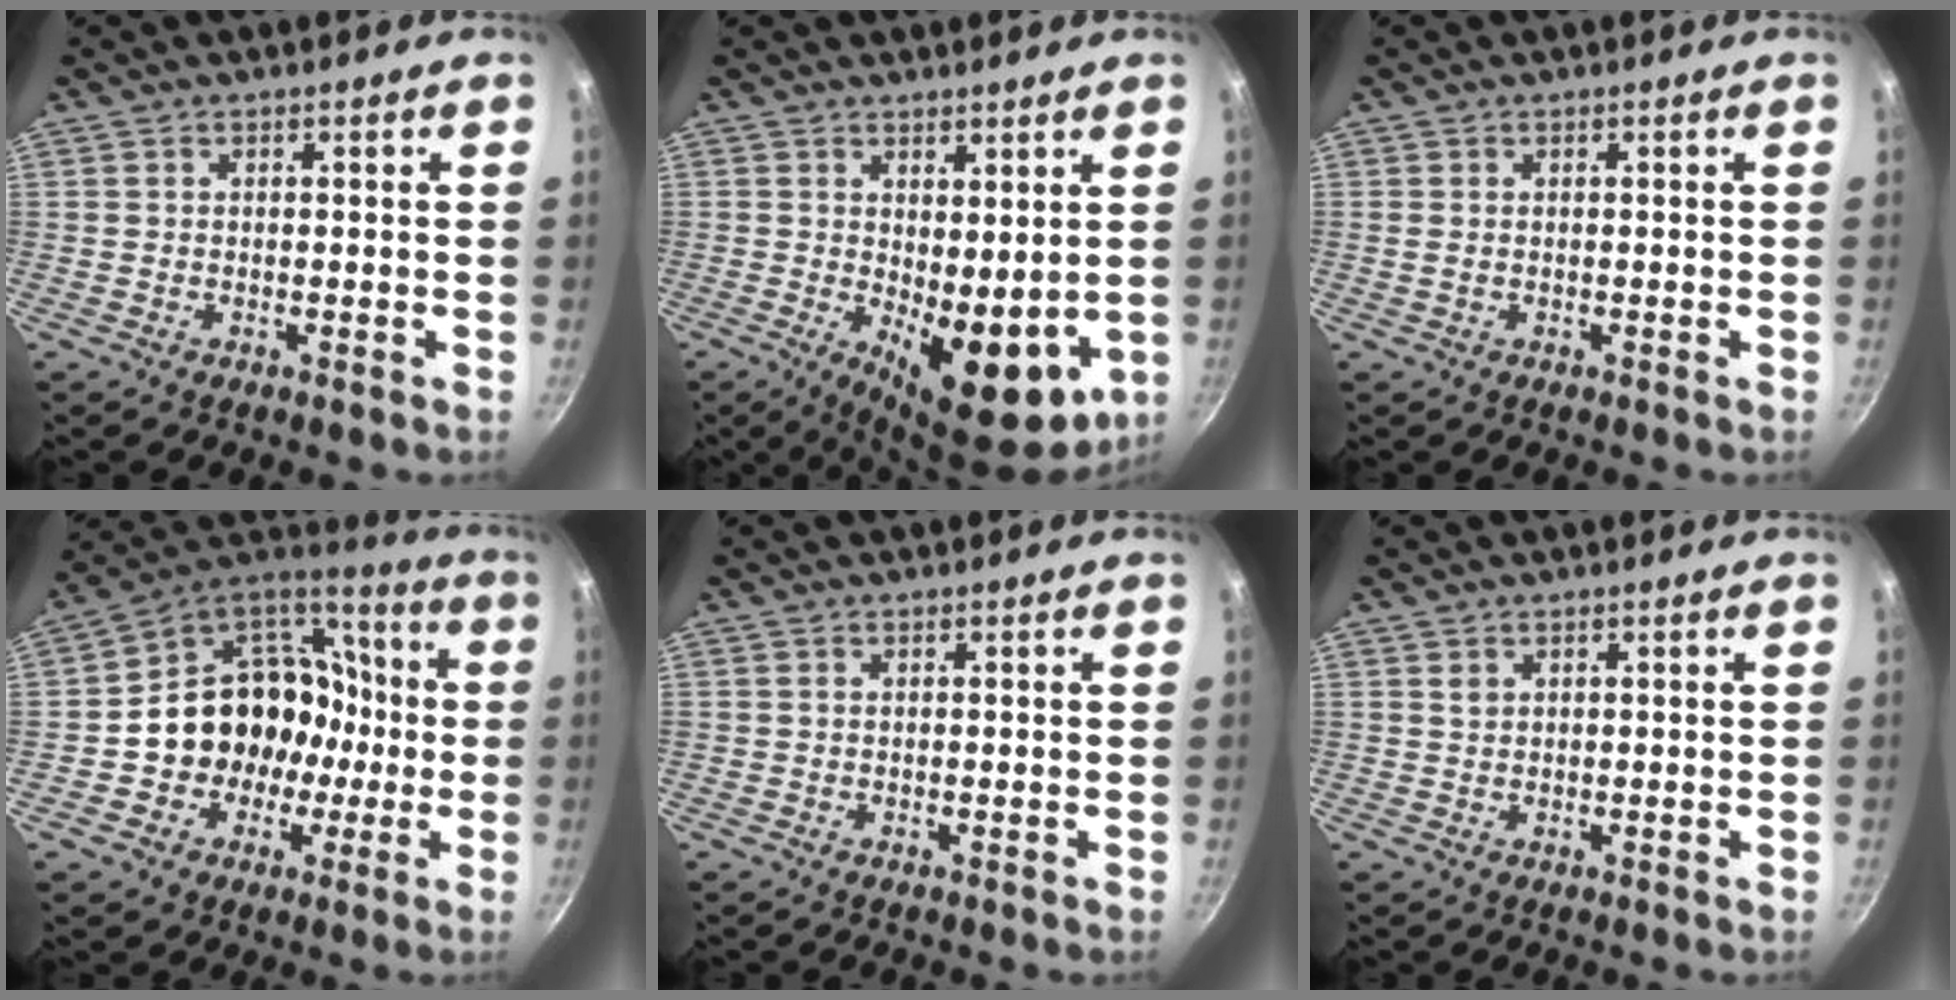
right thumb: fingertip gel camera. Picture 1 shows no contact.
{"total": 11.1, "force": [0.2, 5.2, 9.8], "torque": [-0.111, -0.021, 0.018]}
{"total": 0.6, "force": [0.1, 0.4, 0.4], "torque": [-0.010, 0.000, 0.001]}
{"total": 18.9, "force": [-2.9, 16.3, 9.1], "torque": [-0.112, 0.064, -0.039]}
{"total": 0.0}
{"total": 0.9, "force": [0.5, 0.7, 0.3], "torque": [-0.004, 0.000, 0.010]}